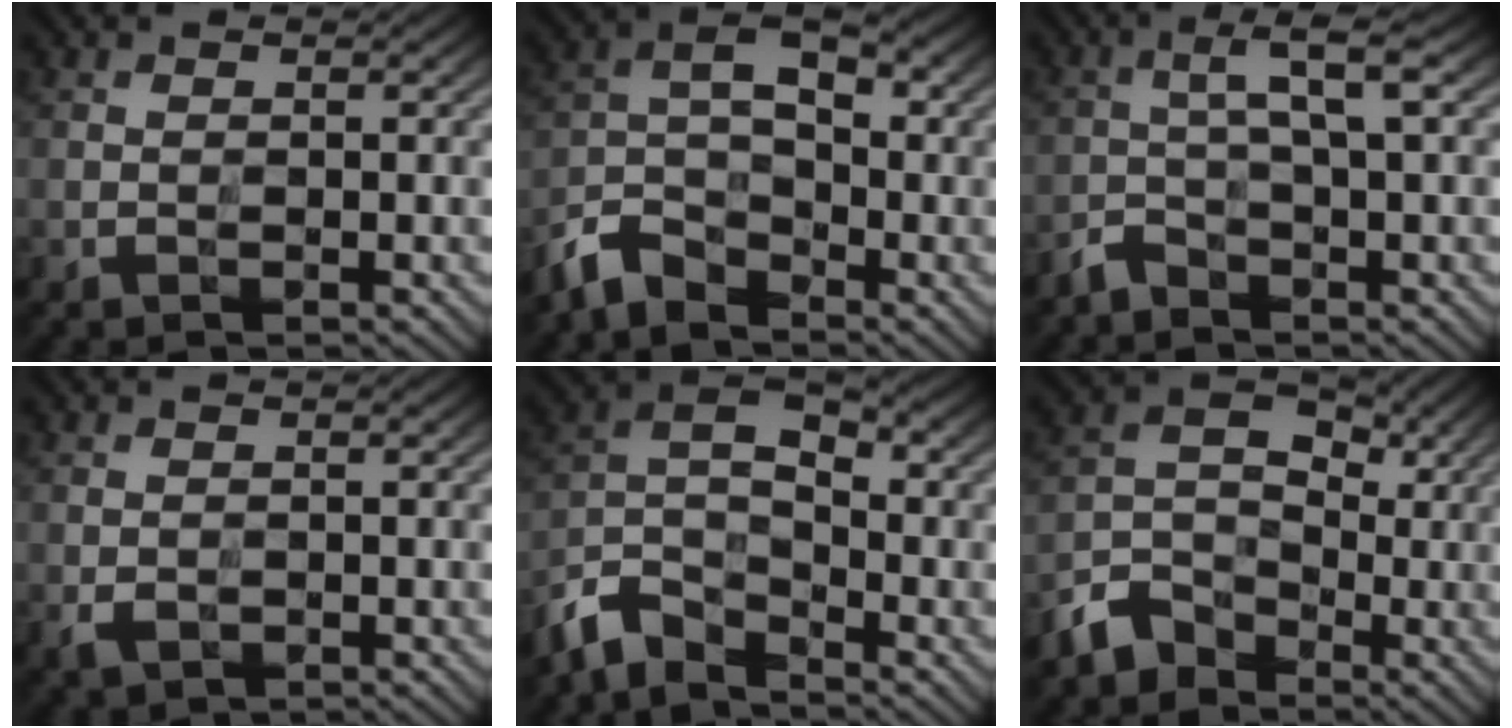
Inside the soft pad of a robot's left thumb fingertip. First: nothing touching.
{"total": 6.8, "force": [-4.9, 3.0, 3.6], "torque": [-0.067, 0.000, -0.118]}
{"total": 3.7, "force": [-1.4, 0.5, 3.3], "torque": [-0.059, 0.011, -0.043]}
{"total": 1.9, "force": [-0.6, 1.3, 1.2], "torque": [-0.029, -0.007, -0.008]}
{"total": 7.9, "force": [-5.9, 3.1, 4.2], "torque": [-0.078, -0.002, -0.139]}
{"total": 6.5, "force": [-4.1, 4.3, 2.7], "torque": [-0.050, 0.002, -0.102]}